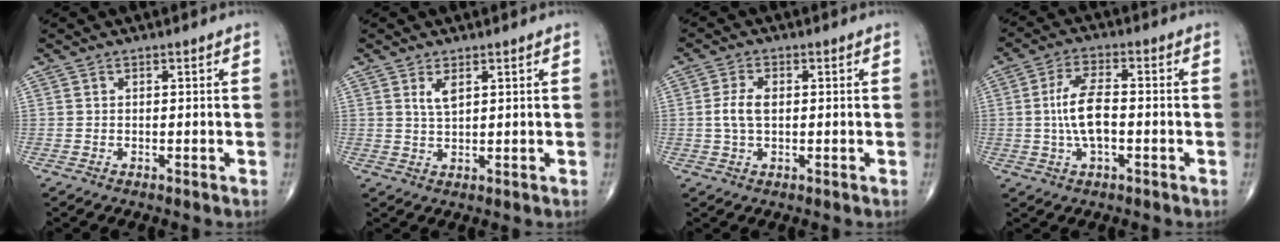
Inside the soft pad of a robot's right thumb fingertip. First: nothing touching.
{"total": 2.7, "force": [1.3, 1.0, 2.1], "torque": [-0.042, -0.008, 0.030]}
{"total": 4.3, "force": [0.2, 2.4, 3.6], "torque": [-0.081, 0.005, 0.001]}
{"total": 8.2, "force": [-0.6, 3.5, 7.4], "torque": [-0.149, 0.014, -0.015]}